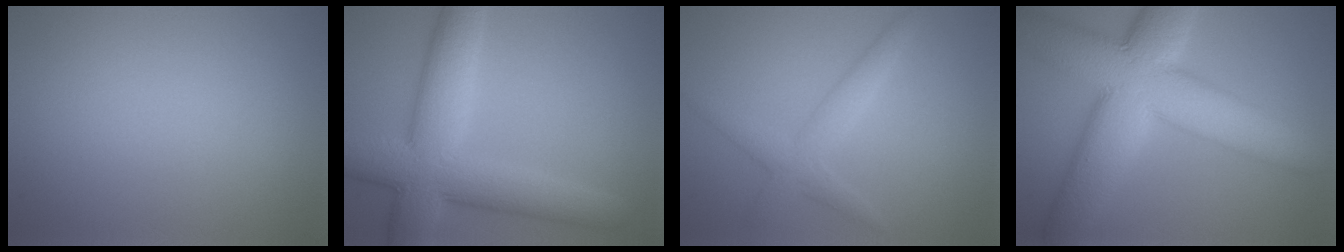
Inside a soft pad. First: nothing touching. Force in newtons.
{"total": 9.6, "press": 9.6, "slide": 0.3}
{"total": 2.9, "press": 2.9, "slide": 0.1}
{"total": 12.8, "press": 12.8, "slide": 0.7}